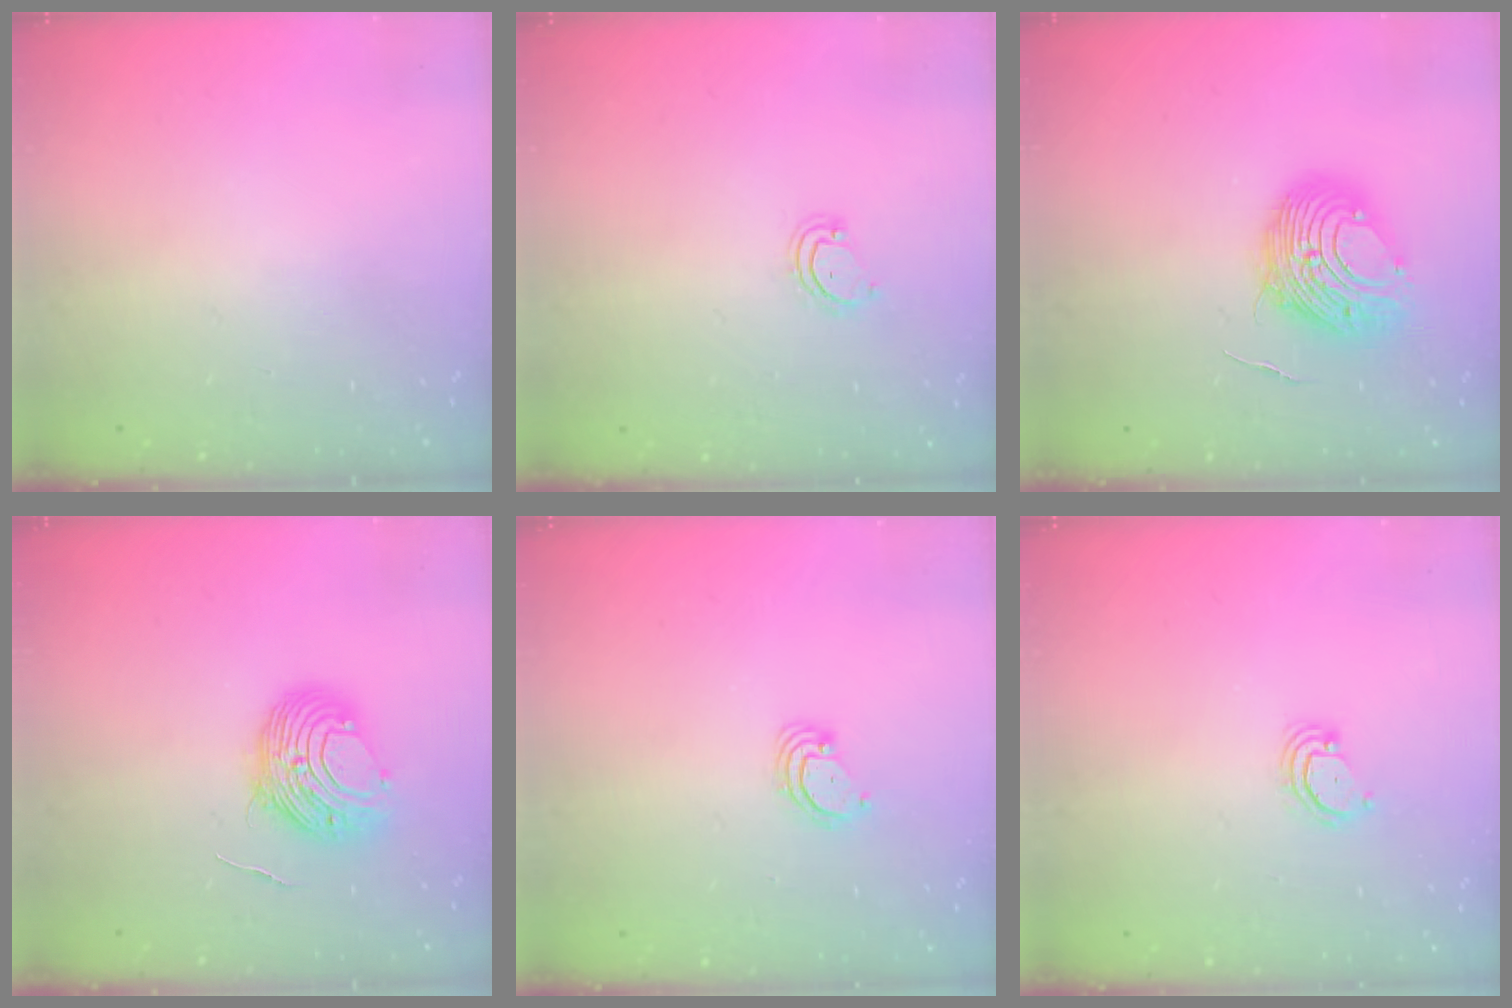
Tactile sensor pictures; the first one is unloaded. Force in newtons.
{"total": 2.9, "press": 2.9, "slide": 0.3}
{"total": 9.7, "press": 9.7, "slide": 0.8}
{"total": 10.1, "press": 10.0, "slide": 0.9}
{"total": 3.5, "press": 3.5, "slide": 0.3}
{"total": 3.1, "press": 3.1, "slide": 0.5}